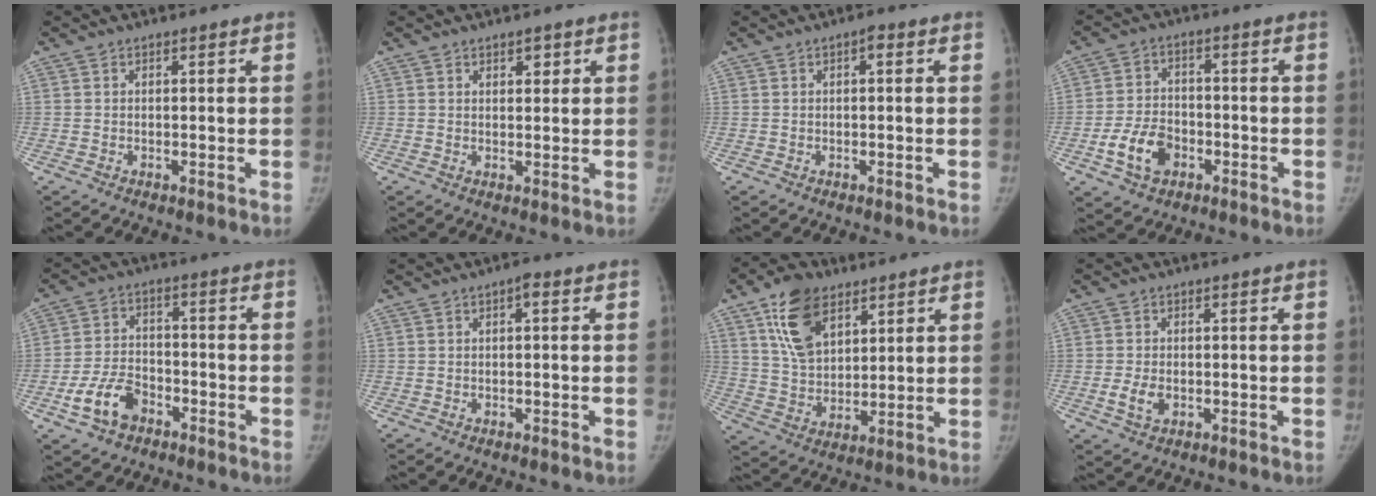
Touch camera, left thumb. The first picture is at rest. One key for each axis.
{"total": 2.3, "fx": 1.2, "fy": 1.4, "fz": 1.2, "tx": -0.002, "ty": -0.006, "tz": 0.019}
{"total": 1.3, "fx": 0.2, "fy": 0.6, "fz": 1.1, "tx": -0.011, "ty": 0.004, "tz": -0.003}
{"total": 8.8, "fx": -3.6, "fy": 6.1, "fz": 5.2, "tx": -0.082, "ty": 0.020, "tz": -0.064}
{"total": 8.7, "fx": -4.6, "fy": 5.6, "fz": 4.8, "tx": -0.087, "ty": 0.027, "tz": -0.083}
{"total": 1.4, "fx": 0.2, "fy": 0.6, "fz": 1.2, "tx": -0.014, "ty": 0.004, "tz": -0.003}
{"total": 13.3, "fx": 7.1, "fy": 8.0, "fz": 7.8, "tx": -0.114, "ty": -0.026, "tz": 0.137}
{"total": 3.6, "fx": -0.9, "fy": 2.4, "fz": 2.6, "tx": -0.052, "ty": -0.001, "tz": -0.013}